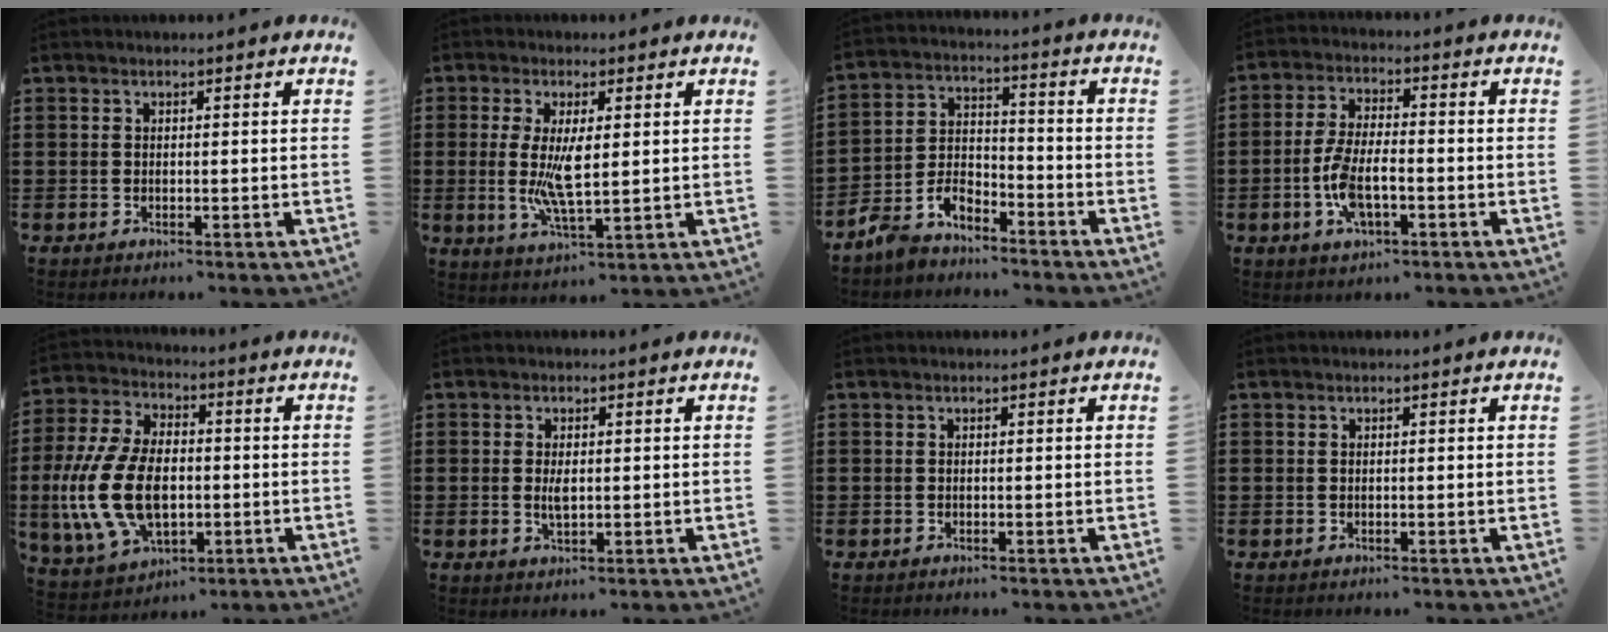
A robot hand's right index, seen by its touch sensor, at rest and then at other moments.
{"total": 7.1, "force": [0.7, 2.2, 6.7], "torque": [-0.131, -0.005, 0.007]}
{"total": 5.5, "force": [-5.0, 2.0, 1.1], "torque": [-0.035, 0.007, -0.103]}
{"total": 7.2, "force": [-2.3, 3.2, 6.1], "torque": [-0.146, -0.003, -0.050]}
{"total": 14.4, "force": [-1.8, 8.7, 11.3], "torque": [-0.273, -0.005, -0.034]}
{"total": 2.7, "force": [0.2, 1.1, 2.5], "torque": [-0.048, 0.003, 0.002]}
{"total": 0.0}
{"total": 0.0}